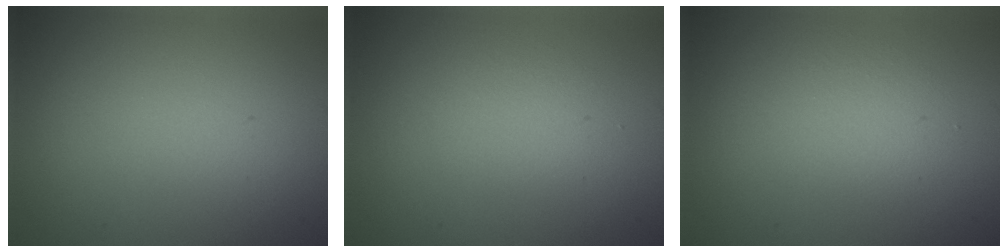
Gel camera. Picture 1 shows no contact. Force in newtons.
{"total": 1.5, "press": 1.4, "slide": 0.1}
{"total": 2.1, "press": 2.1, "slide": 0.1}